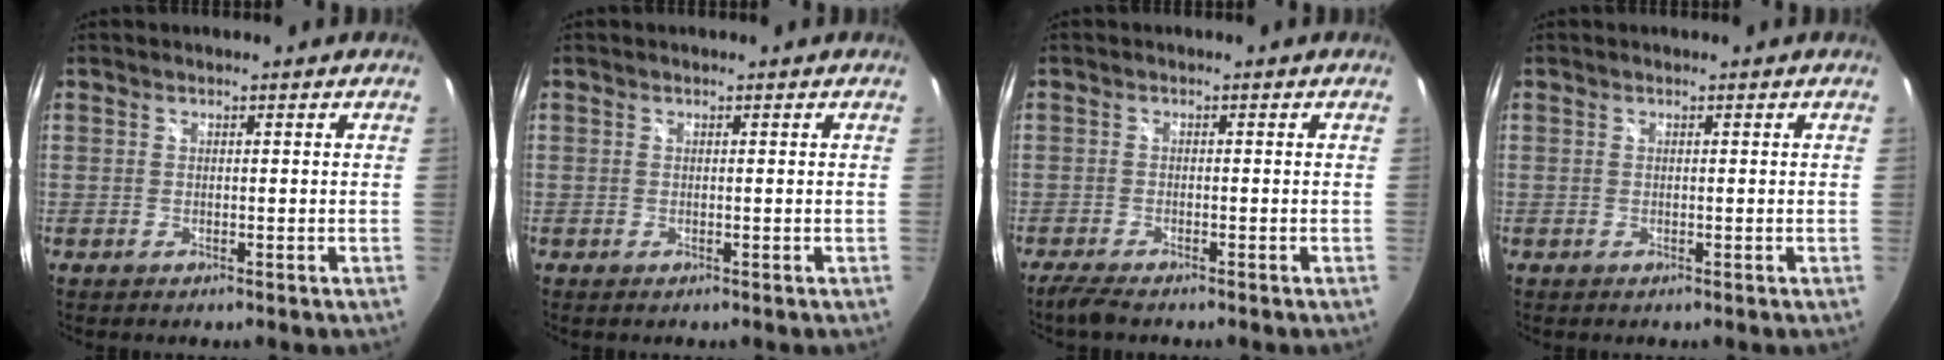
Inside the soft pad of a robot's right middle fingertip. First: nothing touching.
{"total": 0.0}
{"total": 3.5, "force": [-2.8, 0.4, 1.9], "torque": [-0.050, -0.010, -0.053]}
{"total": 0.0}